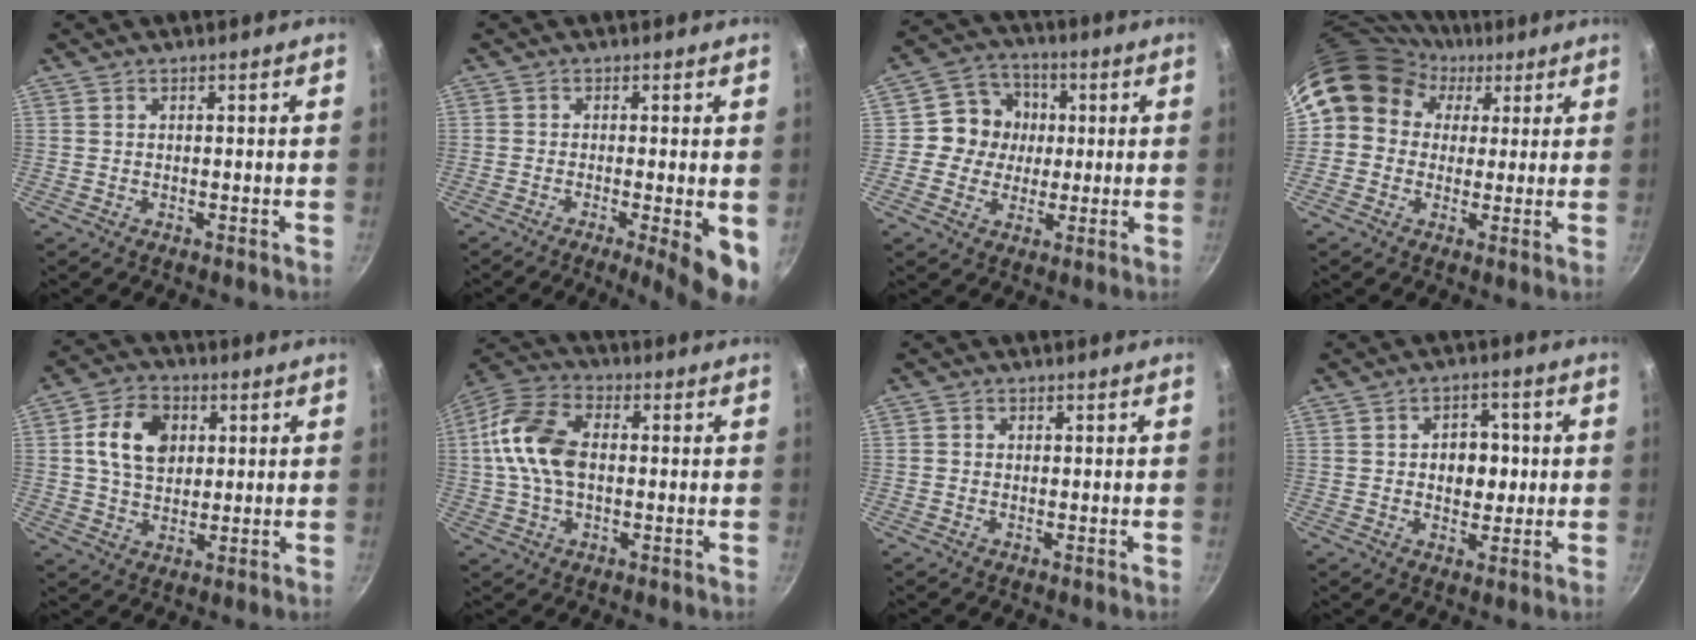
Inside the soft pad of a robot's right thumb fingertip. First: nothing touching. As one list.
[{"total": 8.0, "force": [-2.2, 1.5, 7.6], "torque": [-0.096, -0.003, -0.029]}, {"total": 9.5, "force": [0.7, 9.0, 3.2], "torque": [-0.011, 0.015, -0.006]}, {"total": 13.3, "force": [3.6, 11.4, 5.8], "torque": [-0.077, 0.025, 0.044]}, {"total": 11.1, "force": [2.6, 8.1, 7.0], "torque": [-0.102, 0.005, 0.039]}, {"total": 13.6, "force": [0.6, 8.6, 10.6], "torque": [-0.198, 0.026, -0.004]}, {"total": 0.9, "force": [0.0, 0.9, 0.2], "torque": [-0.001, 0.002, -0.002]}, {"total": 6.7, "force": [0.4, 5.0, 4.5], "torque": [-0.032, 0.002, 0.003]}]